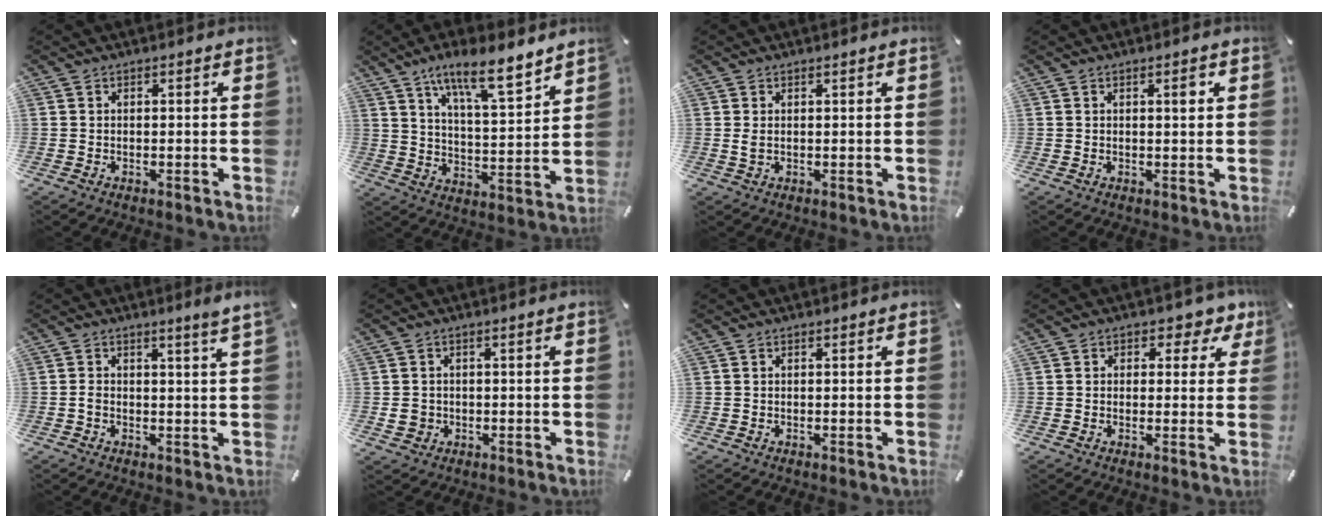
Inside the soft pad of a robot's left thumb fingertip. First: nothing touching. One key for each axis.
{"total": 13.0, "fx": 9.9, "fy": 3.8, "fz": 7.6, "tx": -0.118, "ty": -0.060, "tz": 0.170}
{"total": 1.8, "fx": 0.4, "fy": 0.6, "fz": 1.6, "tx": -0.033, "ty": 0.001, "tz": 0.007}
{"total": 2.3, "fx": 0.9, "fy": 0.7, "fz": 1.9, "tx": -0.023, "ty": -0.003, "tz": 0.010}
{"total": 2.6, "fx": 0.8, "fy": 0.1, "fz": 2.4, "tx": -0.039, "ty": -0.008, "tz": 0.012}
{"total": 2.7, "fx": -0.3, "fy": 2.6, "fz": 0.8, "tx": -0.014, "ty": 0.004, "tz": -0.006}
{"total": 0.0}
{"total": 3.9, "fx": 1.4, "fy": 3.3, "fz": 1.7, "tx": -0.004, "ty": -0.006, "tz": 0.015}